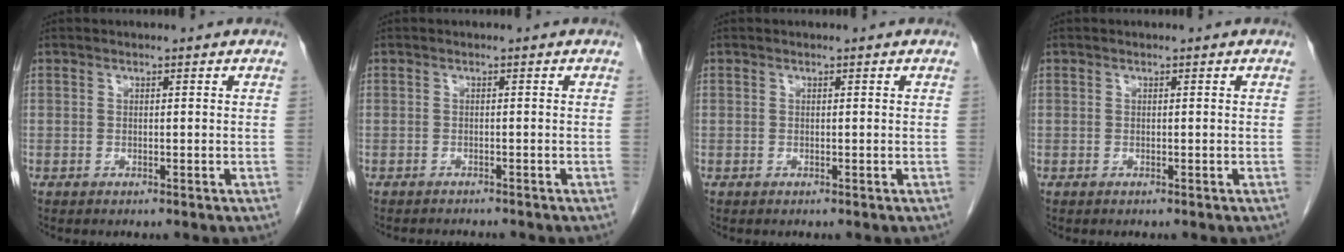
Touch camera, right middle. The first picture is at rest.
{"total": 2.9, "force": [-2.8, 0.4, 0.7], "torque": [-0.010, -0.008, -0.036]}
{"total": 0.0}
{"total": 0.0}